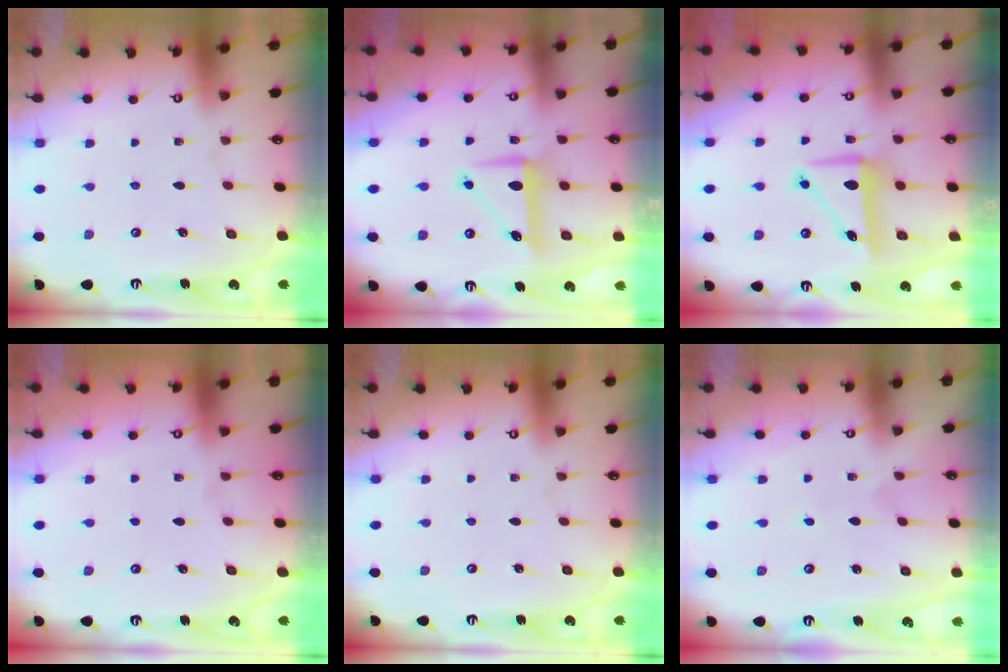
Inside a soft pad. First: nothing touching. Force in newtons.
{"total": 8.4, "press": 8.4, "slide": 0.6}
{"total": 8.6, "press": 8.6, "slide": 0.7}
{"total": 0.0}
{"total": 0.0}
{"total": 2.5, "press": 2.5, "slide": 0.3}